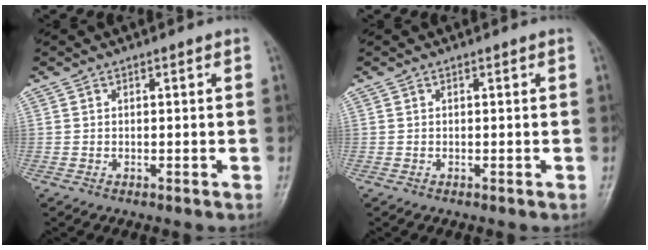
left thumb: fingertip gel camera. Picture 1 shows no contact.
{"total": 0.0}